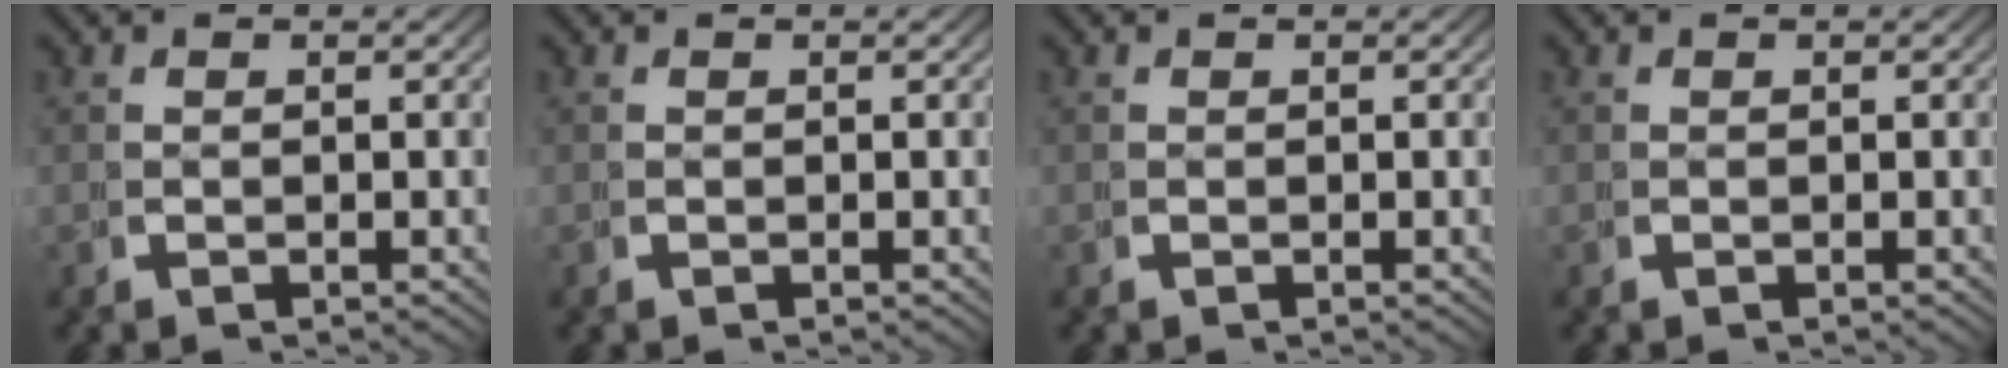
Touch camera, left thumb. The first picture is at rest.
{"total": 0.0}
{"total": 0.0}
{"total": 0.0}